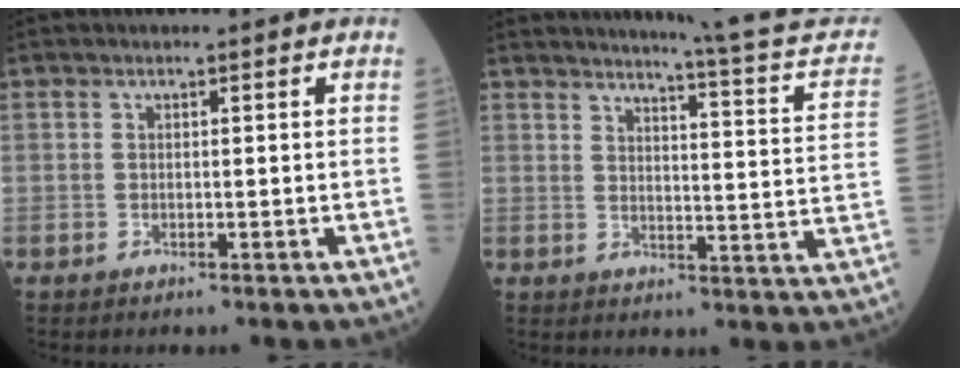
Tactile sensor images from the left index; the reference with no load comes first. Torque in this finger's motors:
{"motor_torque": [0.38, -1.76, 0.03, 0.03]}